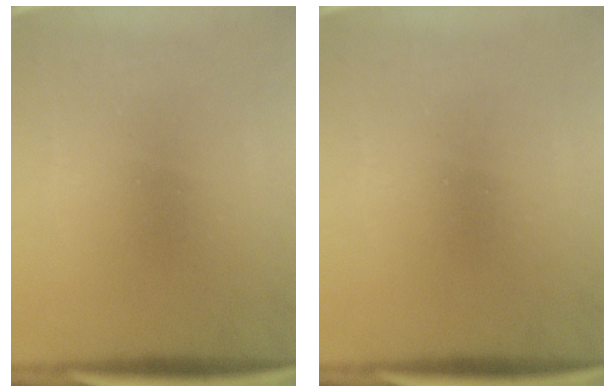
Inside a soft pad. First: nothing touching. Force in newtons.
{"total": 0.0}